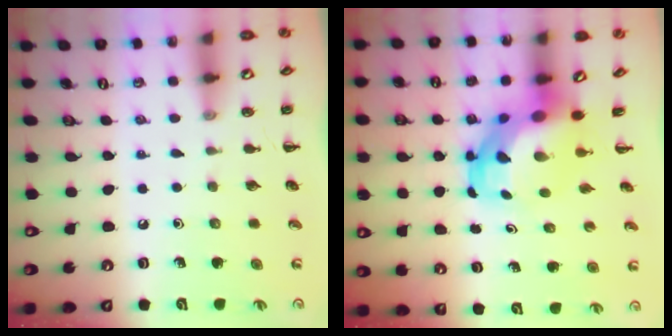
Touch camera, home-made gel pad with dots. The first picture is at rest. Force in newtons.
{"total": 6.0, "press": 5.8, "slide": 1.7}